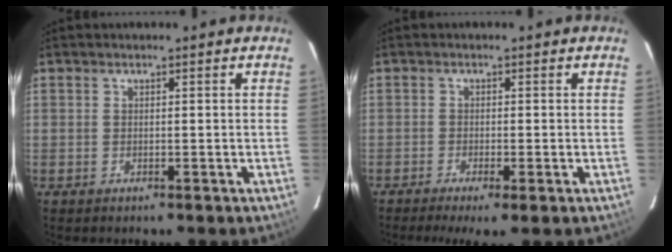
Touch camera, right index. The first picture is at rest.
{"total": 4.2, "force": [-2.7, 0.2, 3.2], "torque": [-0.068, -0.013, -0.046]}